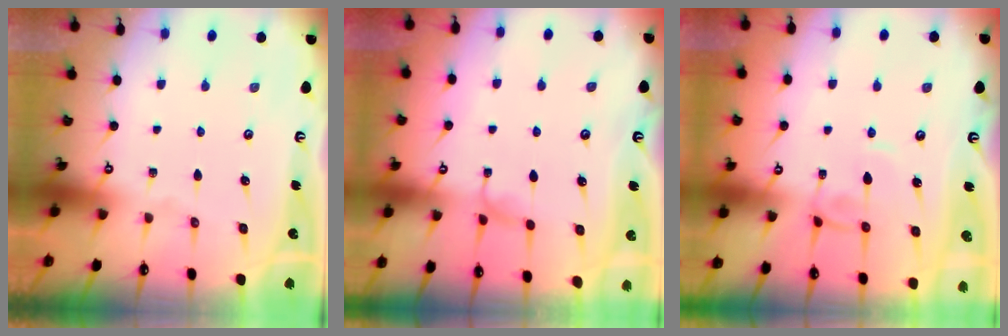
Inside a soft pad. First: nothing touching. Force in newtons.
{"total": 0.9, "press": 0.3, "slide": 0.8}
{"total": 2.6, "press": 2.6, "slide": 0.2}